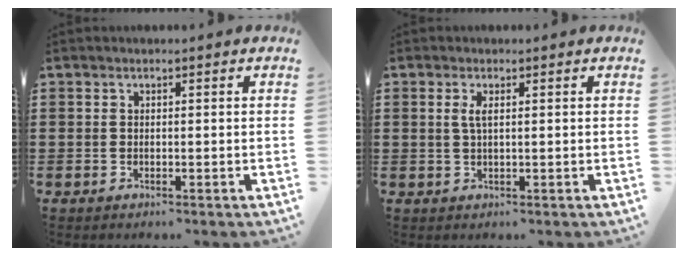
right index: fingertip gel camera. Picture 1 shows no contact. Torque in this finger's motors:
{"motor_torque": [0.74, 0.55, 0.09, 0.06]}